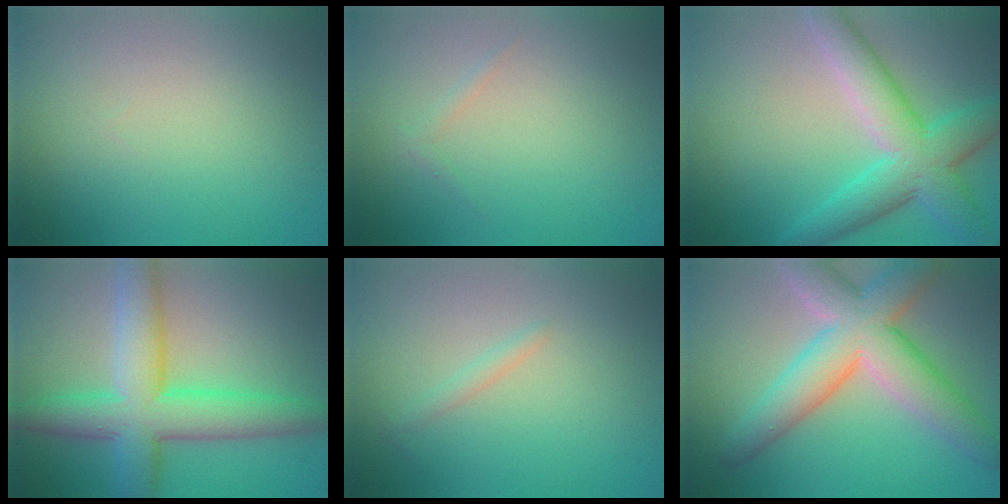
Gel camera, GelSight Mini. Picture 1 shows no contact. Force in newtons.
{"total": 0.6, "press": 0.6, "slide": 0.0}
{"total": 6.9, "press": 6.9, "slide": 0.3}
{"total": 8.4, "press": 8.4, "slide": 0.2}
{"total": 0.8, "press": 0.8, "slide": 0.1}
{"total": 8.6, "press": 8.6, "slide": 0.6}